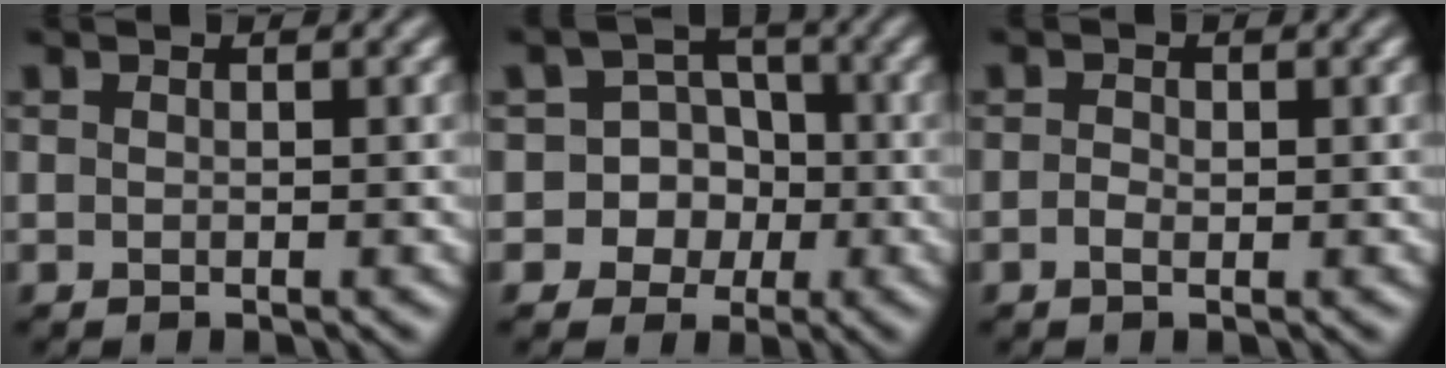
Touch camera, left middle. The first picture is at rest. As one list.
[{"total": 7.1, "force": [-1.8, 6.6, 1.7], "torque": [-0.008, 0.025, -0.059]}, {"total": 0.9, "force": [-0.3, 0.6, 0.7], "torque": [-0.015, 0.000, -0.008]}]